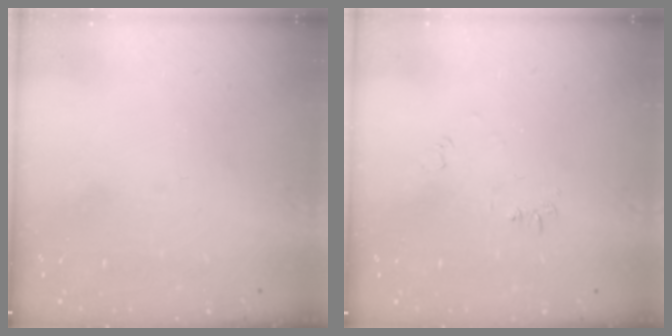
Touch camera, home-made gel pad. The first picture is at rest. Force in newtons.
{"total": 3.5, "press": 3.4, "slide": 0.5}